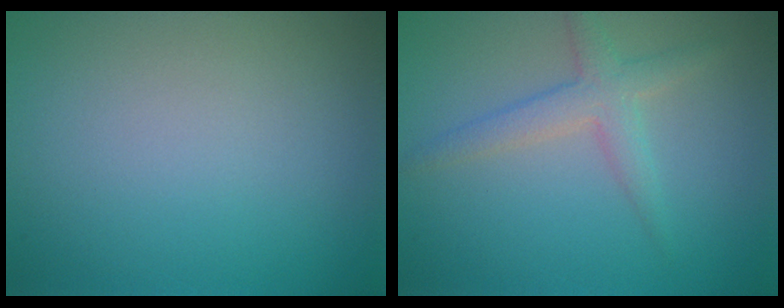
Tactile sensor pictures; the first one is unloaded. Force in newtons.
{"total": 2.6, "press": 2.6, "slide": 0.1}